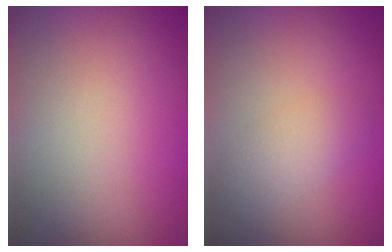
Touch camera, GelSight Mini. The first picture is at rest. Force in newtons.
{"total": 2.1, "press": 2.1, "slide": 0.0}